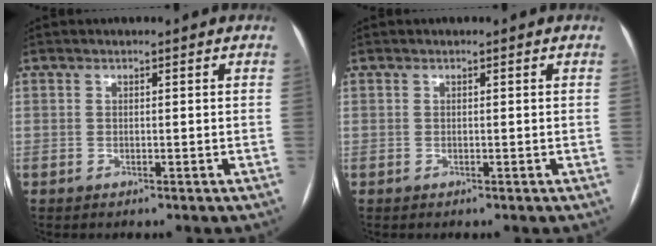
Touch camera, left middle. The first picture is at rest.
{"total": 0.0}